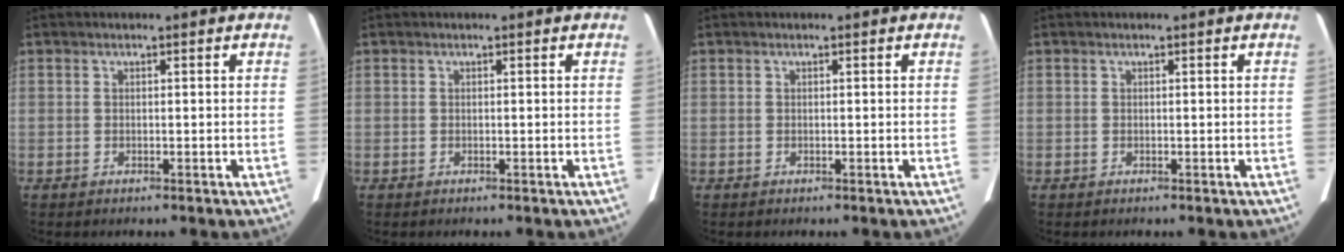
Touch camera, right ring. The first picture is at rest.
{"total": 0.0}
{"total": 0.0}
{"total": 0.0}